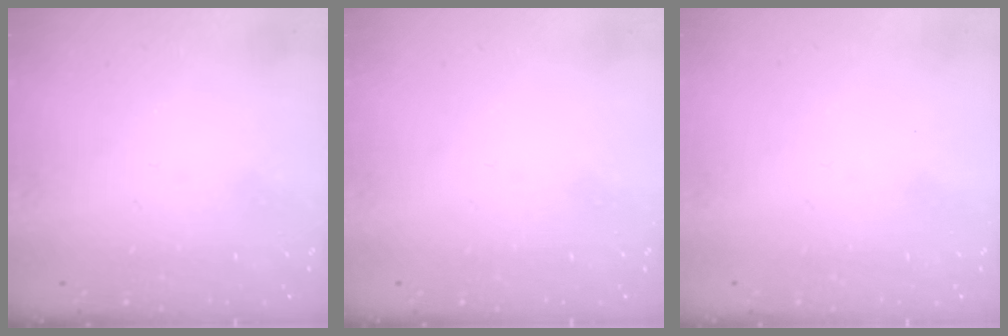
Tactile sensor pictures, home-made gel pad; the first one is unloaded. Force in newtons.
{"total": 0.0}
{"total": 1.7, "press": 1.6, "slide": 0.1}